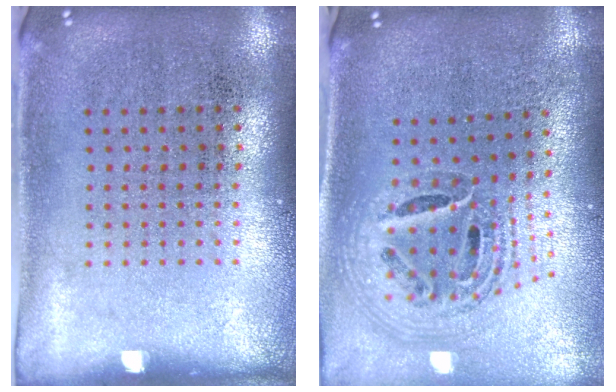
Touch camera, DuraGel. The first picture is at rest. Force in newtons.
{"total": 1.8, "press": 1.5, "slide": 1.0}